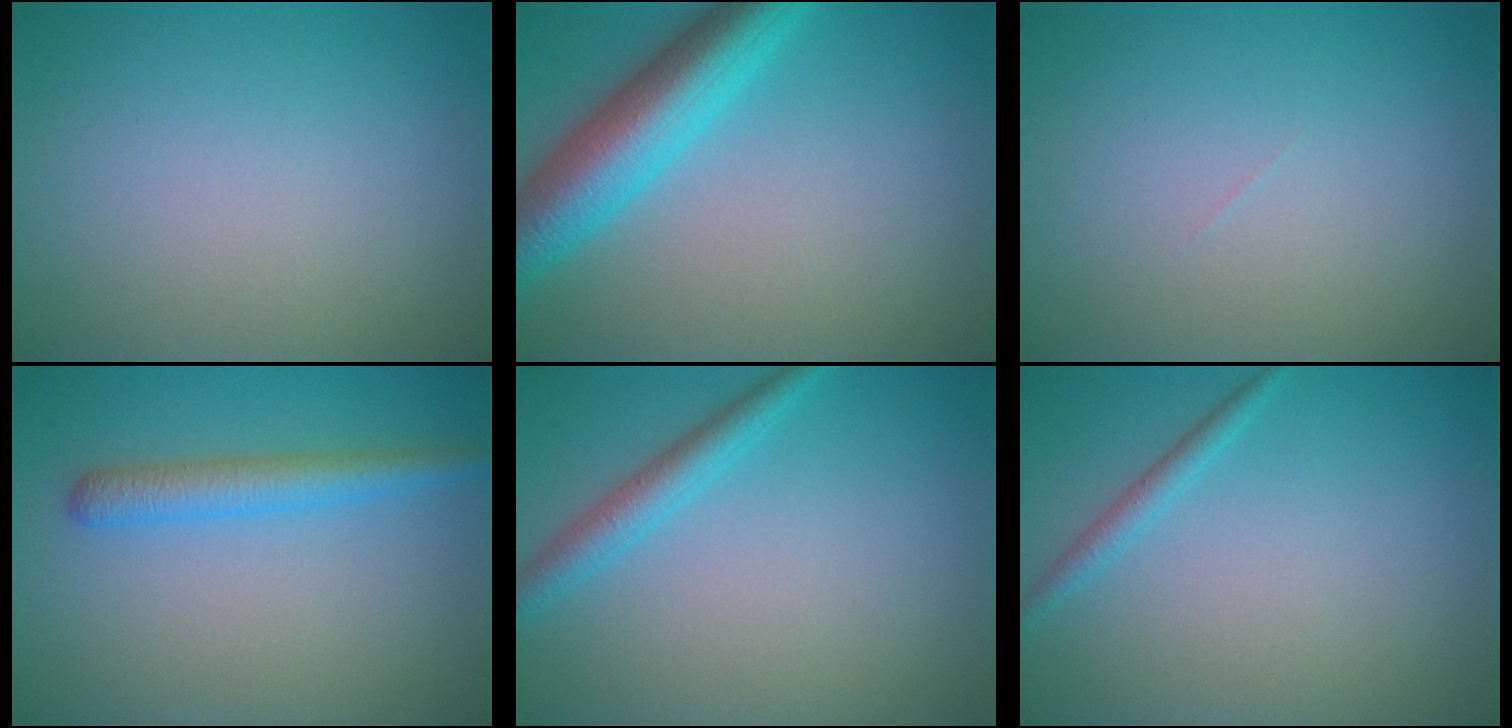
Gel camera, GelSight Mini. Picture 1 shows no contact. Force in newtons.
{"total": 7.5, "press": 7.4, "slide": 0.2}
{"total": 0.0}
{"total": 3.0, "press": 3.0, "slide": 0.2}
{"total": 2.6, "press": 2.5, "slide": 0.1}
{"total": 1.4, "press": 1.4, "slide": 0.1}